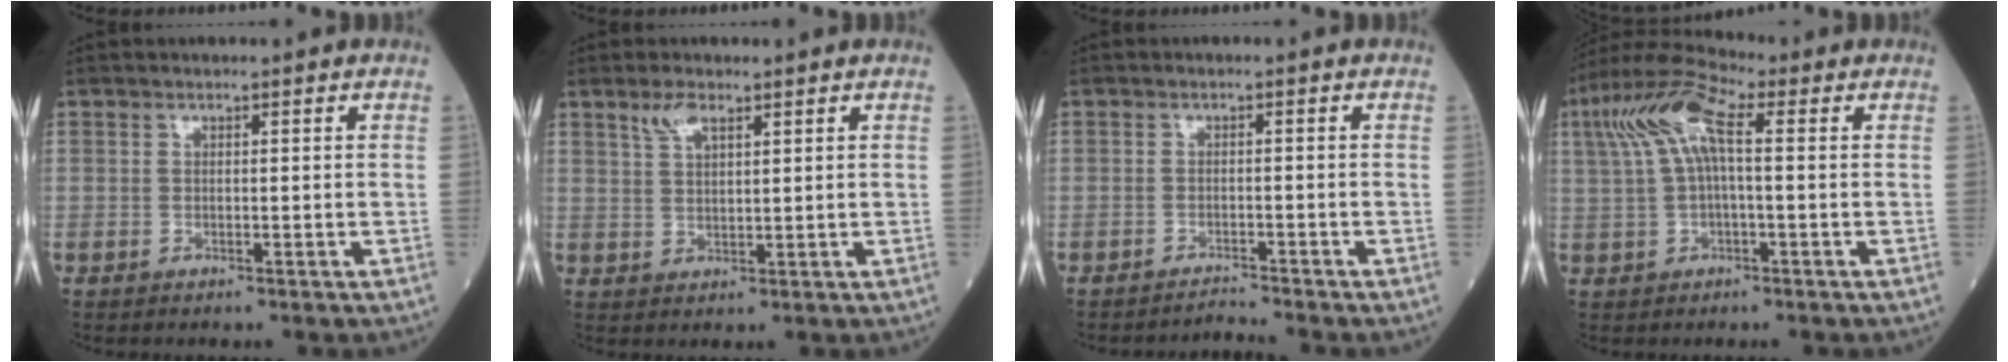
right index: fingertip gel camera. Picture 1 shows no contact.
{"total": 3.2, "force": [2.2, 0.9, 2.2], "torque": [-0.048, 0.005, 0.048]}
{"total": 2.2, "force": [-1.9, -1.1, -0.6], "torque": [0.013, -0.011, -0.025]}
{"total": 9.3, "force": [2.3, 2.4, 8.7], "torque": [-0.190, 0.041, 0.040]}